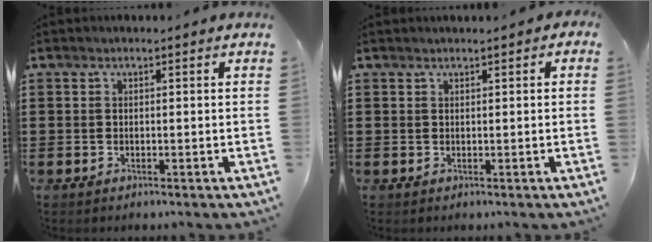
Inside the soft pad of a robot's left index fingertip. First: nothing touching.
{"total": 0.7, "force": [0.5, 0.4, 0.0], "torque": [-0.003, 0.002, 0.010]}